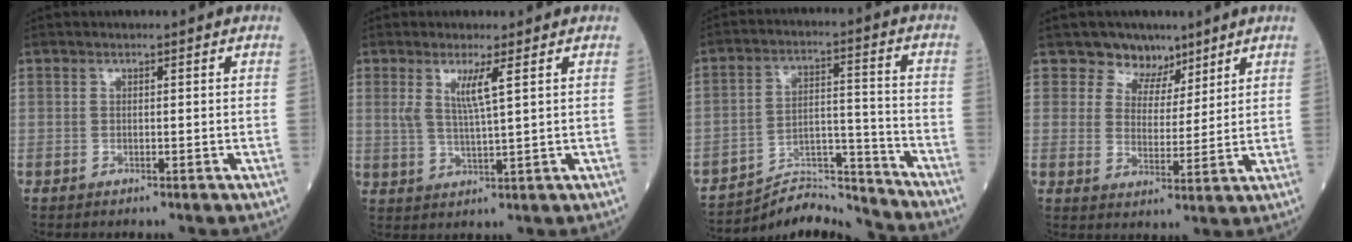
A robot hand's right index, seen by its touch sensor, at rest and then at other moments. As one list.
[{"total": 4.2, "force": [1.8, -0.3, 3.8], "torque": [-0.078, -0.006, 0.038]}, {"total": 9.9, "force": [-9.9, 0.1, -0.7], "torque": [0.010, 0.042, -0.168]}, {"total": 5.8, "force": [4.4, 3.8, 0.3], "torque": [0.003, -0.002, 0.075]}]